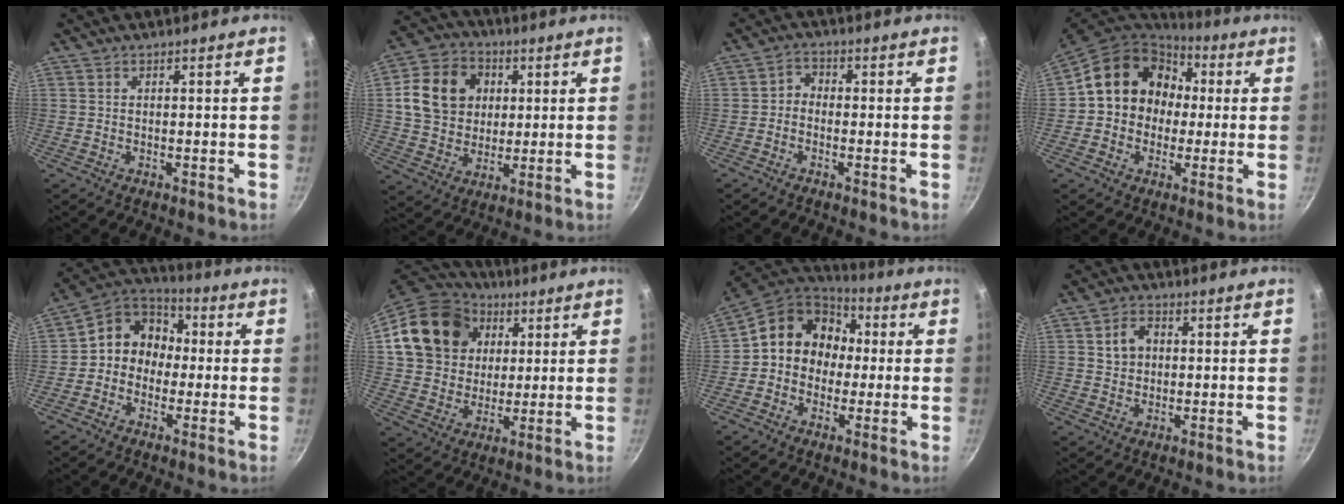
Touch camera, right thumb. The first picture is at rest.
{"total": 14.7, "force": [3.2, 12.1, 7.7], "torque": [-0.117, 0.007, 0.051]}
{"total": 2.6, "force": [-0.9, 2.1, 1.2], "torque": [-0.013, 0.018, -0.026]}
{"total": 16.2, "force": [1.5, 14.1, 7.9], "torque": [-0.099, 0.043, 0.011]}
{"total": 10.7, "force": [-0.4, 9.4, 5.2], "torque": [-0.042, 0.040, -0.033]}
{"total": 19.3, "force": [5.6, 16.1, 9.2], "torque": [-0.157, 0.016, 0.099]}
{"total": 14.2, "force": [0.8, 12.4, 6.8], "torque": [-0.072, 0.040, -0.007]}
{"total": 5.1, "force": [0.8, 4.1, 2.9], "torque": [-0.028, 0.011, 0.011]}